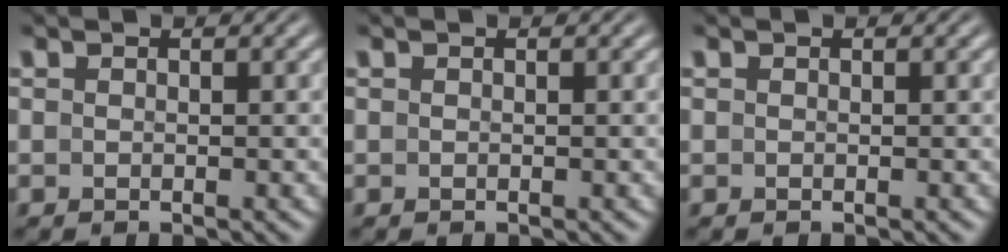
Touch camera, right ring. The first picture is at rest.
{"total": 0.0}
{"total": 0.0}